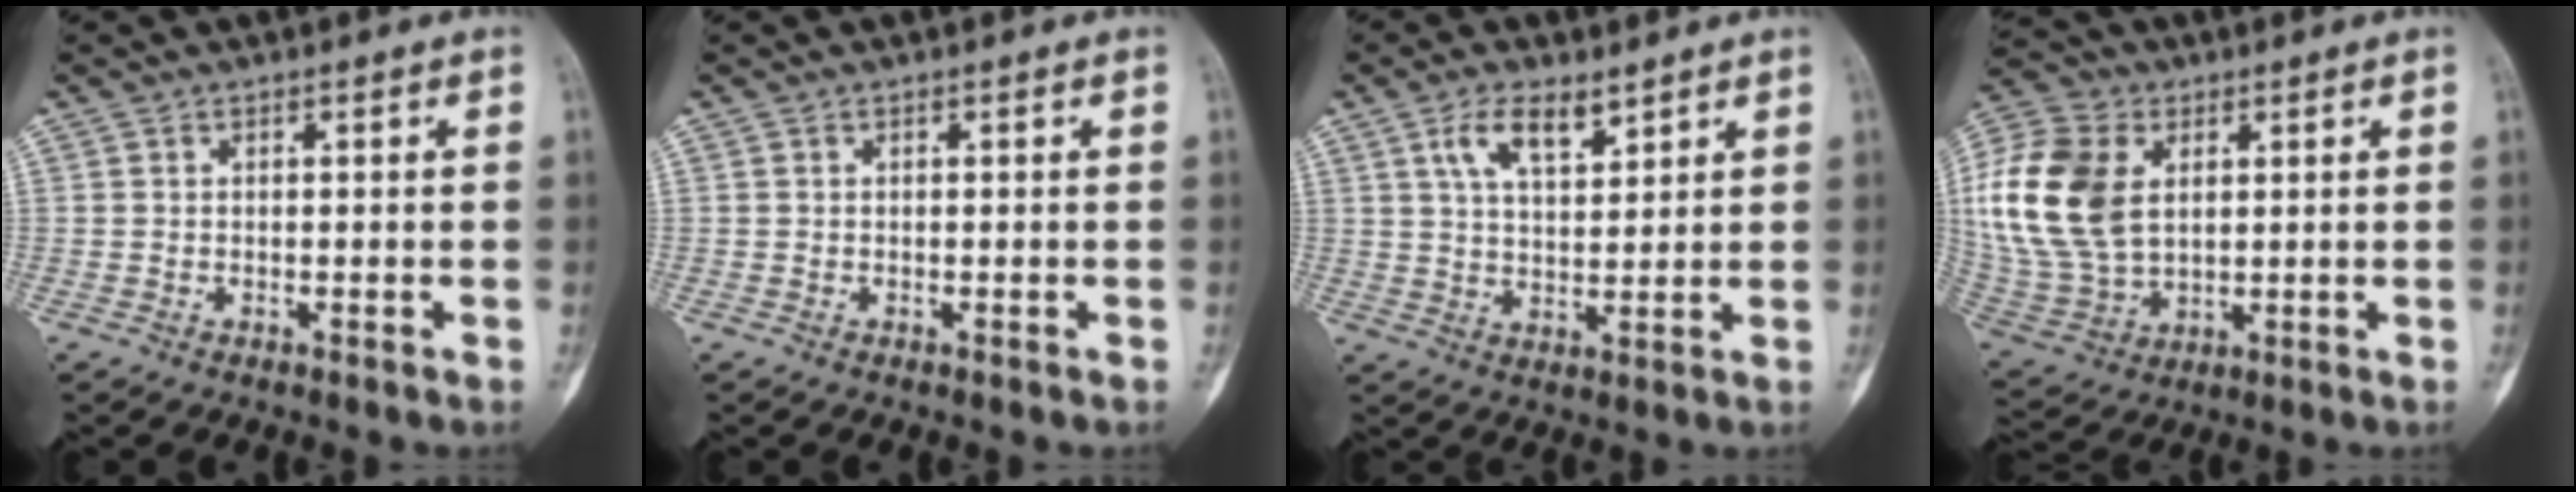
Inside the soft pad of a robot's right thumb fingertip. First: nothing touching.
{"total": 0.0}
{"total": 7.3, "force": [4.2, 3.2, 5.0], "torque": [-0.080, -0.020, 0.079]}
{"total": 19.4, "force": [4.0, 13.2, 13.6], "torque": [-0.290, -0.009, 0.080]}